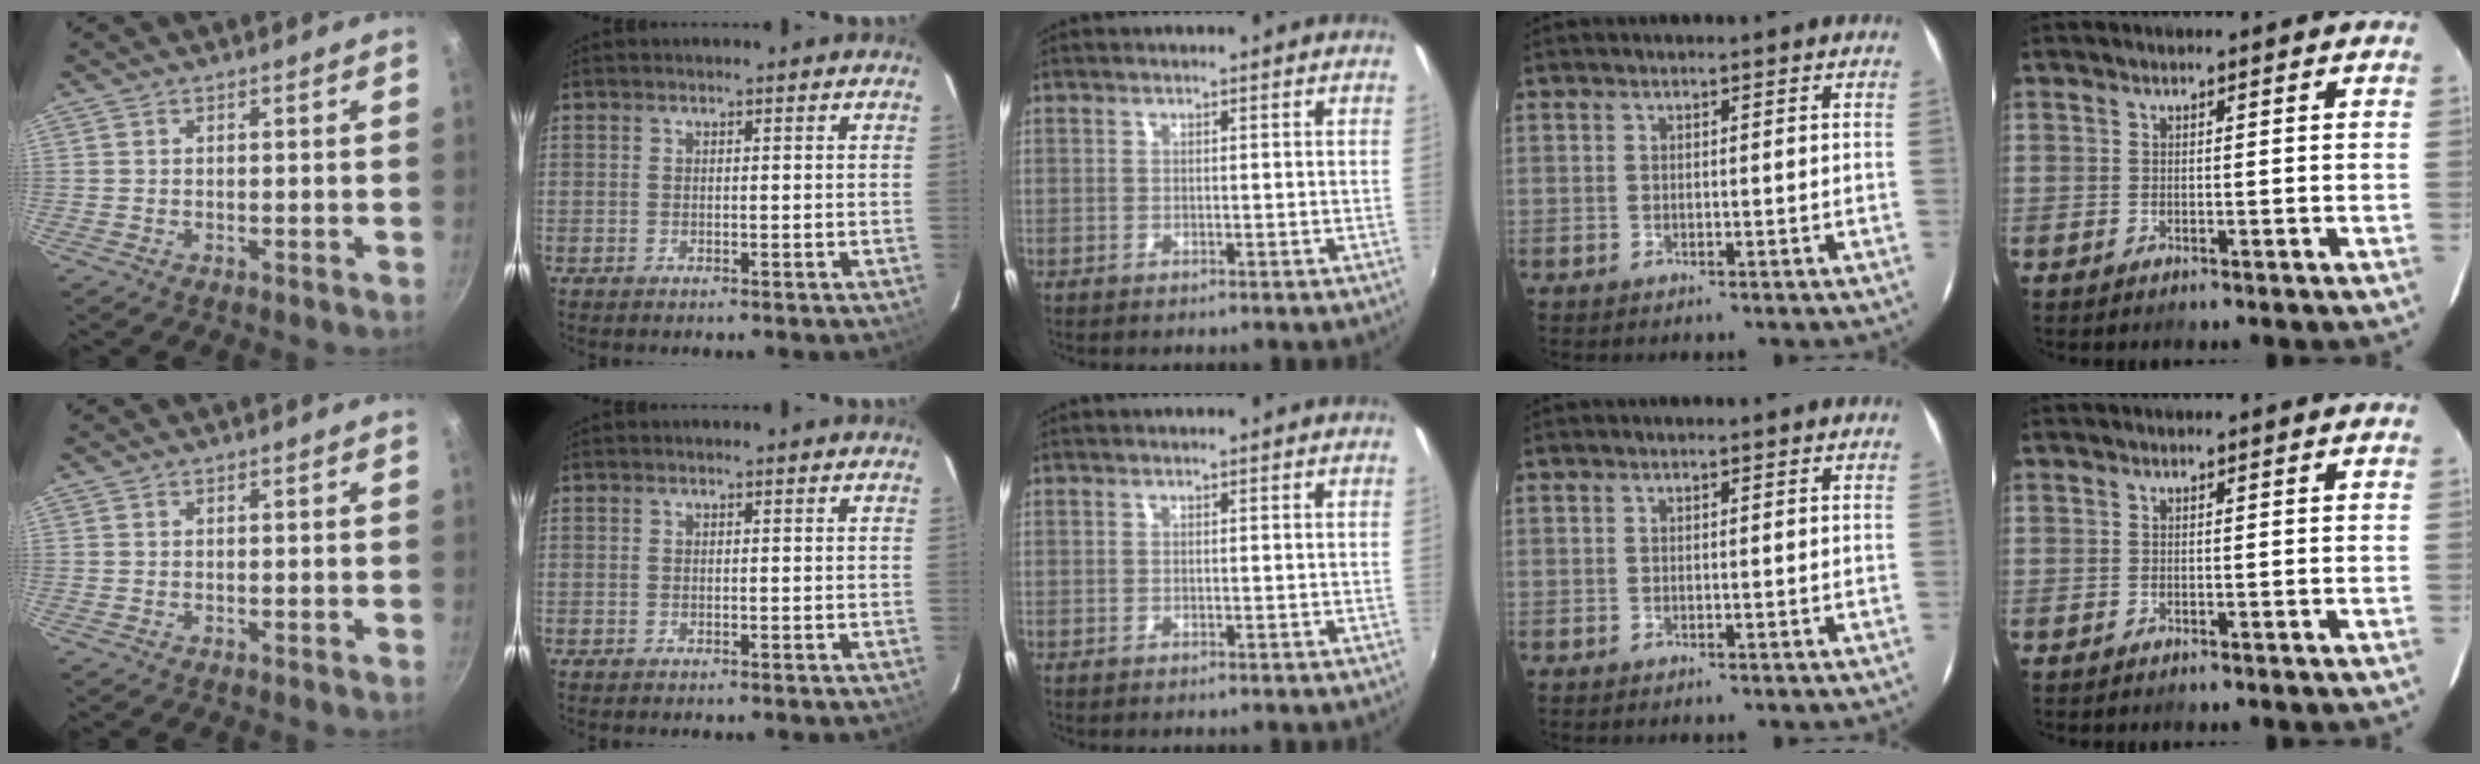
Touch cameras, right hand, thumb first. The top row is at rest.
{}